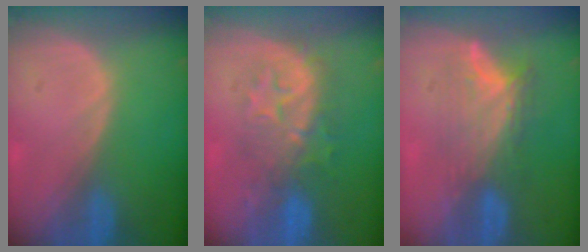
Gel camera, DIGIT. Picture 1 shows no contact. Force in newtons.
{"total": 8.2, "press": 8.1, "slide": 1.1}
{"total": 7.9, "press": 6.8, "slide": 4.0}